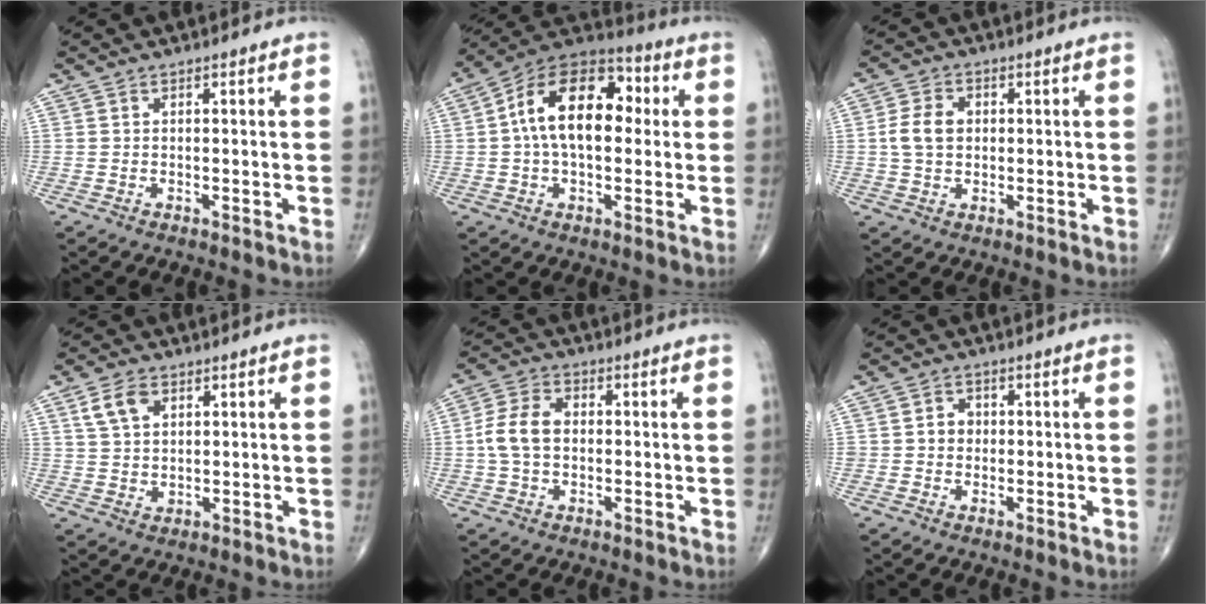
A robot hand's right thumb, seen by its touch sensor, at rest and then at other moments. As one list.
[{"total": 17.2, "force": [2.1, 10.1, 13.7], "torque": [-0.207, 0.036, 0.024]}, {"total": 5.8, "force": [0.4, 4.3, 3.8], "torque": [-0.068, 0.007, 0.005]}, {"total": 5.8, "force": [2.6, 3.7, 3.7], "torque": [-0.059, -0.007, 0.051]}, {"total": 7.6, "force": [-0.1, 5.2, 5.5], "torque": [-0.109, 0.021, -0.009]}, {"total": 3.0, "force": [0.0, 2.8, 1.2], "torque": [0.000, 0.007, -0.005]}]